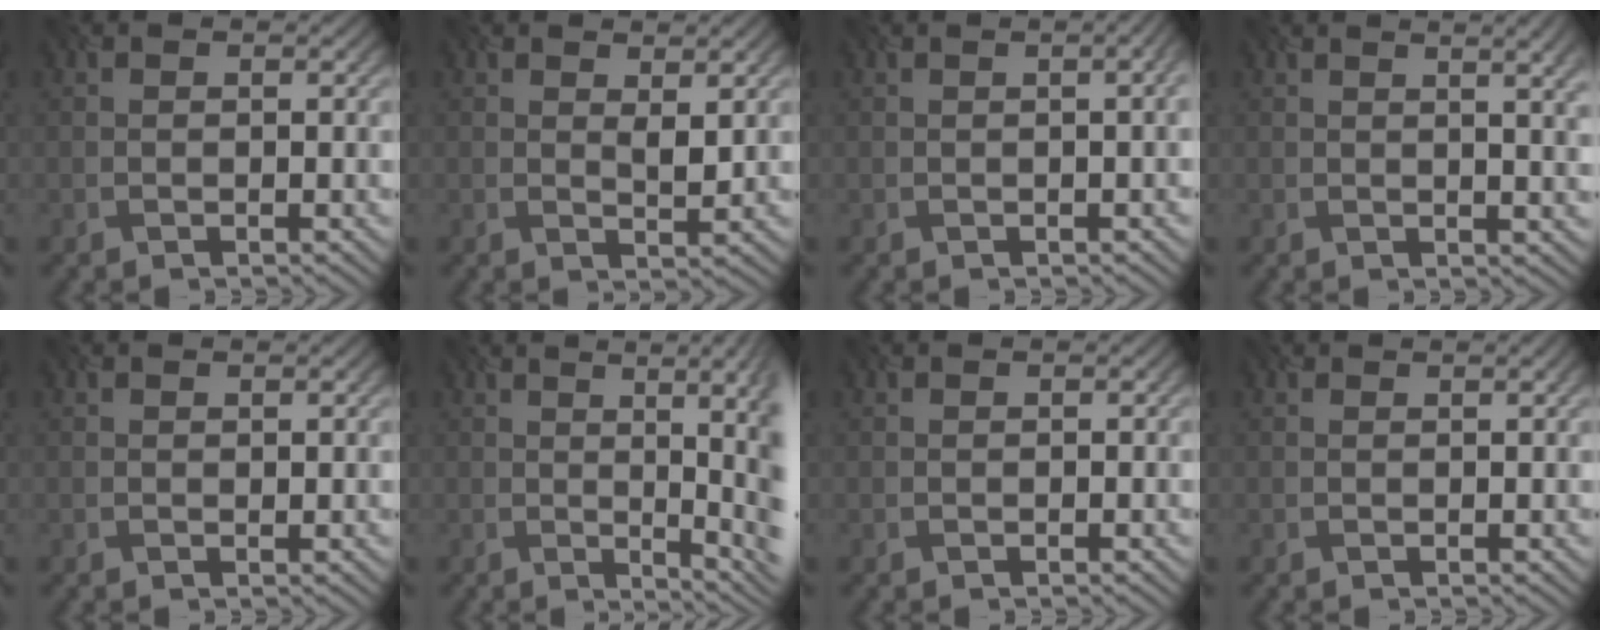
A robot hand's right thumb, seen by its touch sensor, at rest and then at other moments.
{"total": 1.6, "force": [0.8, 0.4, 1.3], "torque": [-0.030, 0.001, 0.027]}
{"total": 3.7, "force": [0.3, 1.6, 3.3], "torque": [-0.017, 0.020, -0.007]}
{"total": 6.2, "force": [2.2, 2.2, 5.4], "torque": [-0.043, 0.026, 0.019]}
{"total": 0.6, "force": [0.3, 0.3, 0.4], "torque": [0.002, -0.004, 0.013]}
{"total": 12.4, "force": [0.3, 3.6, 11.8], "torque": [-0.120, 0.032, 0.015]}
{"total": 0.0}
{"total": 1.1, "force": [0.5, 0.4, 0.8], "torque": [-0.004, 0.003, 0.003]}